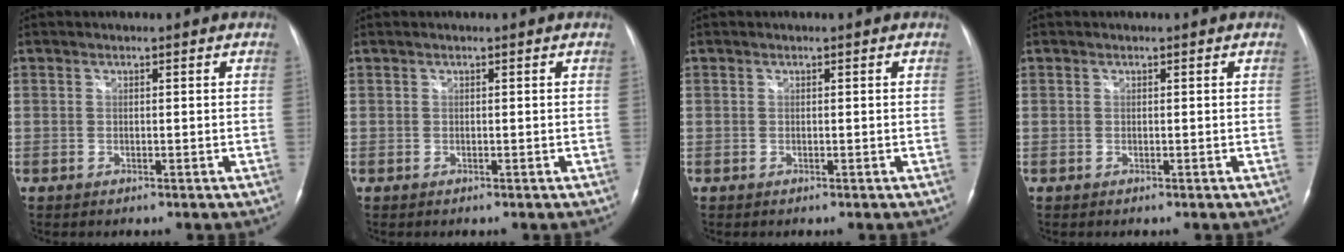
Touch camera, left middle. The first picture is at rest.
{"total": 0.0}
{"total": 0.0}
{"total": 0.0}